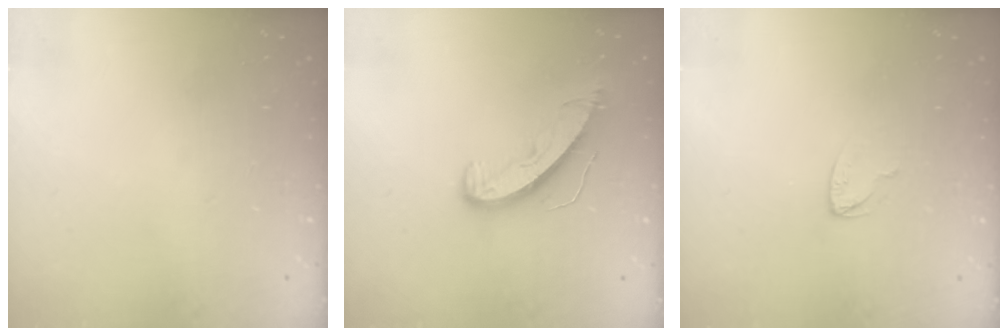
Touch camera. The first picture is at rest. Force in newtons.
{"total": 10.4, "press": 10.4, "slide": 0.6}
{"total": 3.5, "press": 3.5, "slide": 0.3}